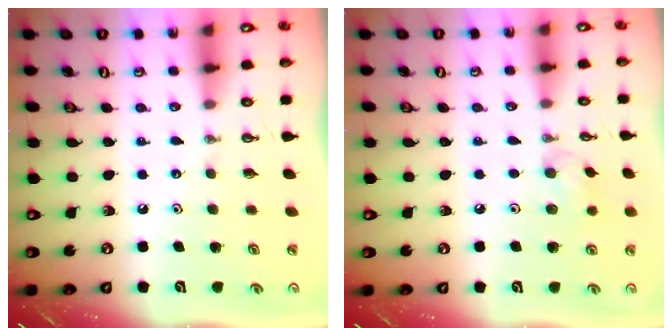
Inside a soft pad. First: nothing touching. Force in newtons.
{"total": 8.3, "press": 8.0, "slide": 2.2}